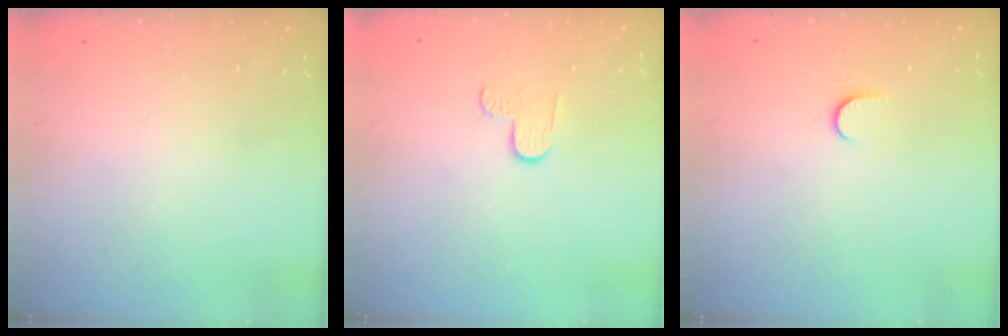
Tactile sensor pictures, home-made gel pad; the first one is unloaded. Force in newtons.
{"total": 2.9, "press": 2.9, "slide": 0.3}
{"total": 3.9, "press": 3.9, "slide": 0.5}